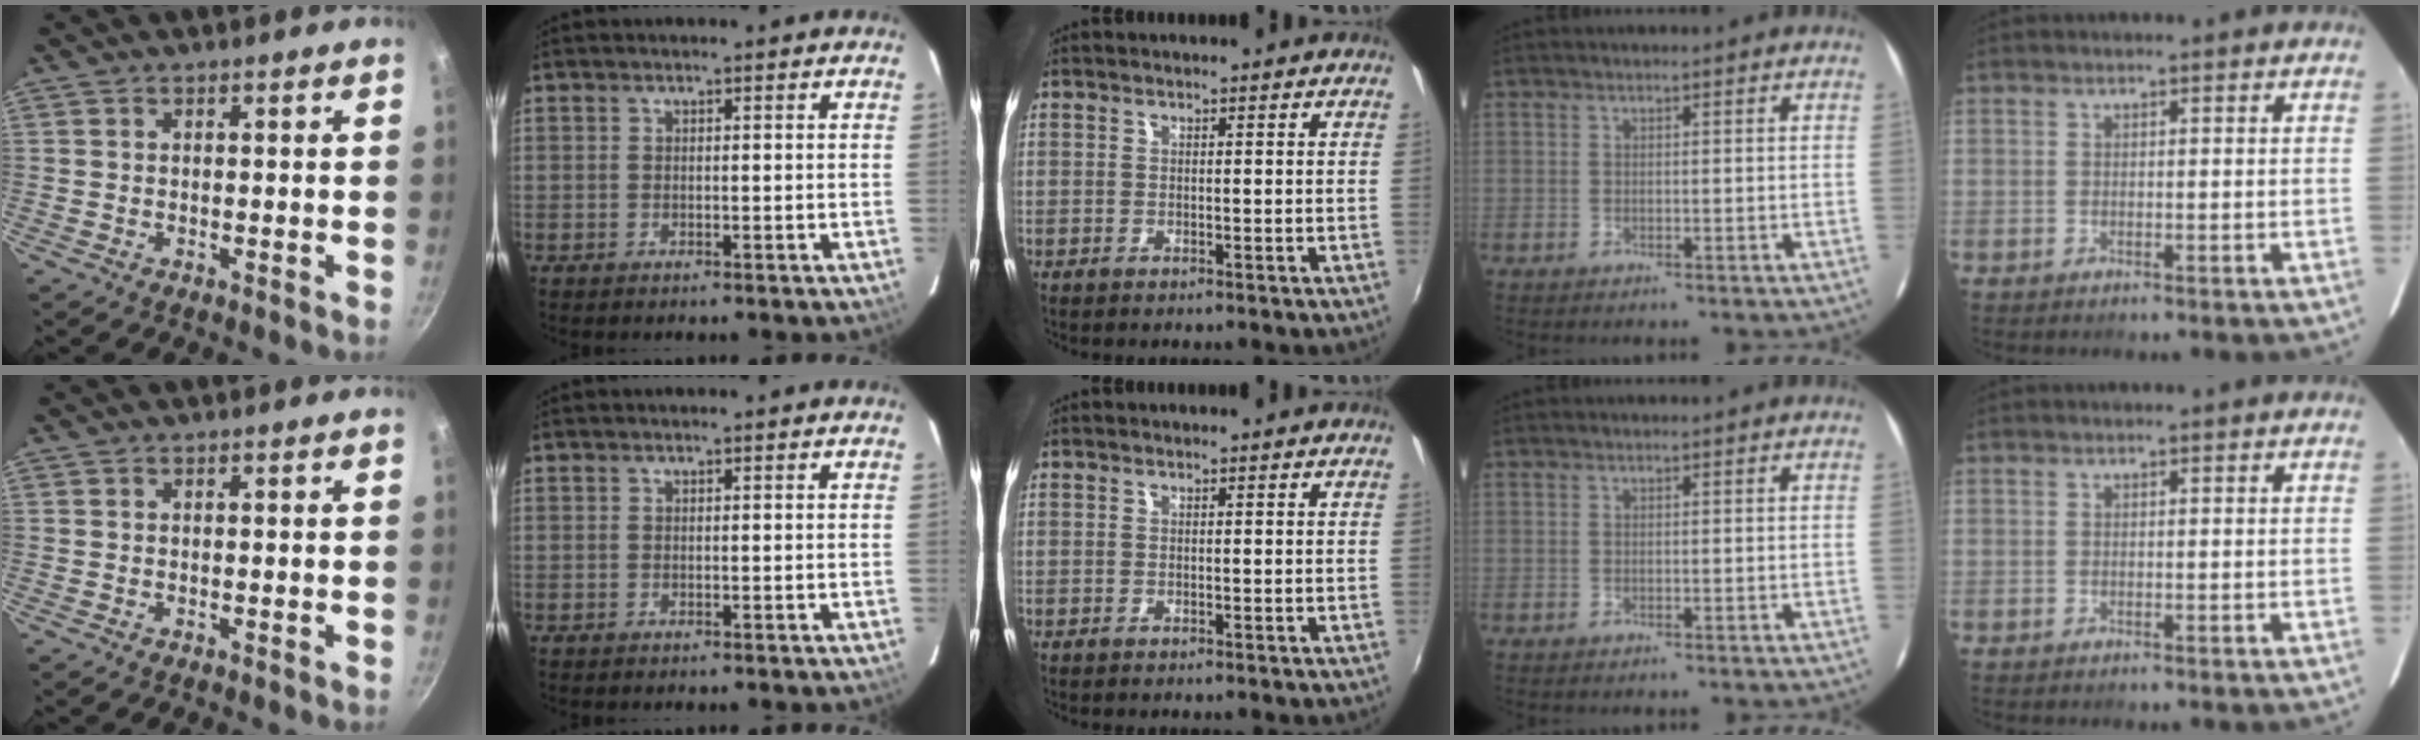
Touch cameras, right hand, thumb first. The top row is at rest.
{}